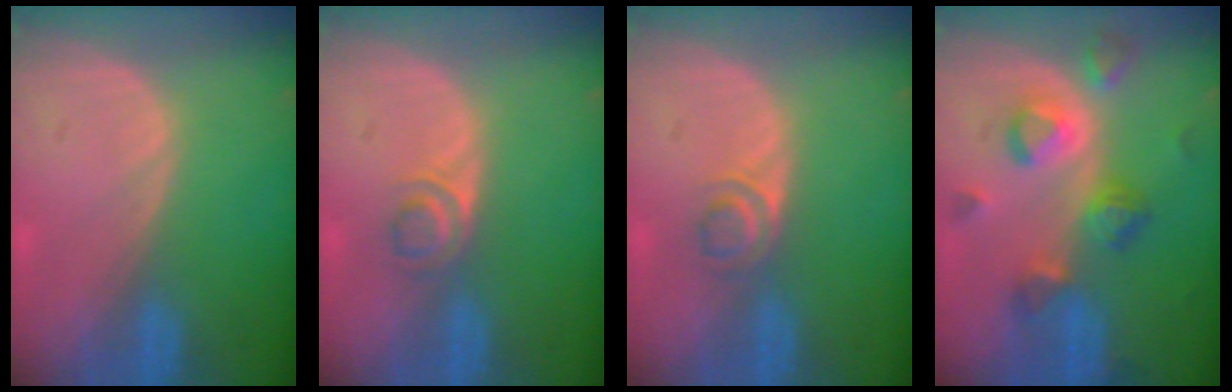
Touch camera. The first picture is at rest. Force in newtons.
{"total": 2.8, "press": 2.7, "slide": 1.0}
{"total": 2.8, "press": 2.7, "slide": 1.0}
{"total": 7.5, "press": 7.4, "slide": 1.4}